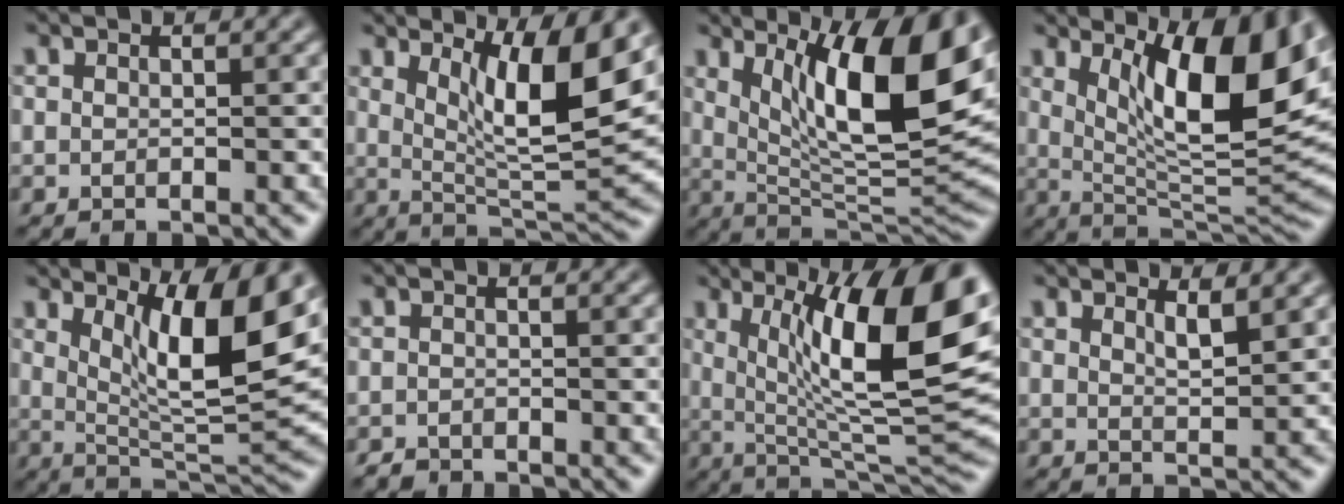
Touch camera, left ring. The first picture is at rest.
{"total": 9.1, "force": [3.7, 2.1, 8.1], "torque": [-0.125, -0.014, 0.068]}
{"total": 13.9, "force": [4.8, 4.3, 12.3], "torque": [-0.174, -0.005, 0.078]}
{"total": 13.3, "force": [4.5, 4.1, 11.8], "torque": [-0.171, -0.003, 0.076]}
{"total": 10.1, "force": [4.1, 2.4, 8.9], "torque": [-0.138, -0.015, 0.076]}
{"total": 1.1, "force": [-1.0, 0.4, 0.0], "torque": [0.002, -0.001, -0.021]}
{"total": 14.1, "force": [4.1, 3.7, 13.0], "torque": [-0.181, -0.003, 0.069]}
{"total": 1.9, "force": [1.3, 0.4, 1.3], "torque": [-0.019, -0.003, 0.021]}